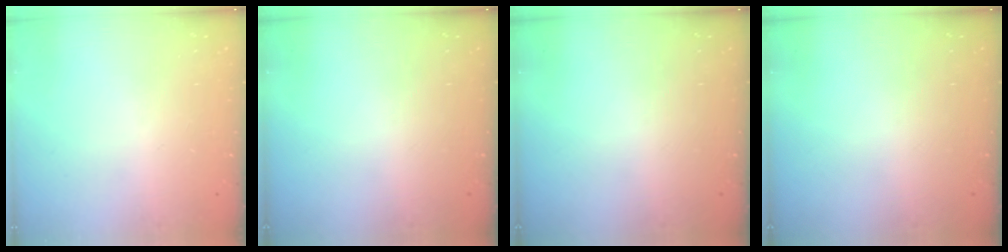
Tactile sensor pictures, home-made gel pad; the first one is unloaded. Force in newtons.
{"total": 0.0}
{"total": 0.0}
{"total": 0.0}